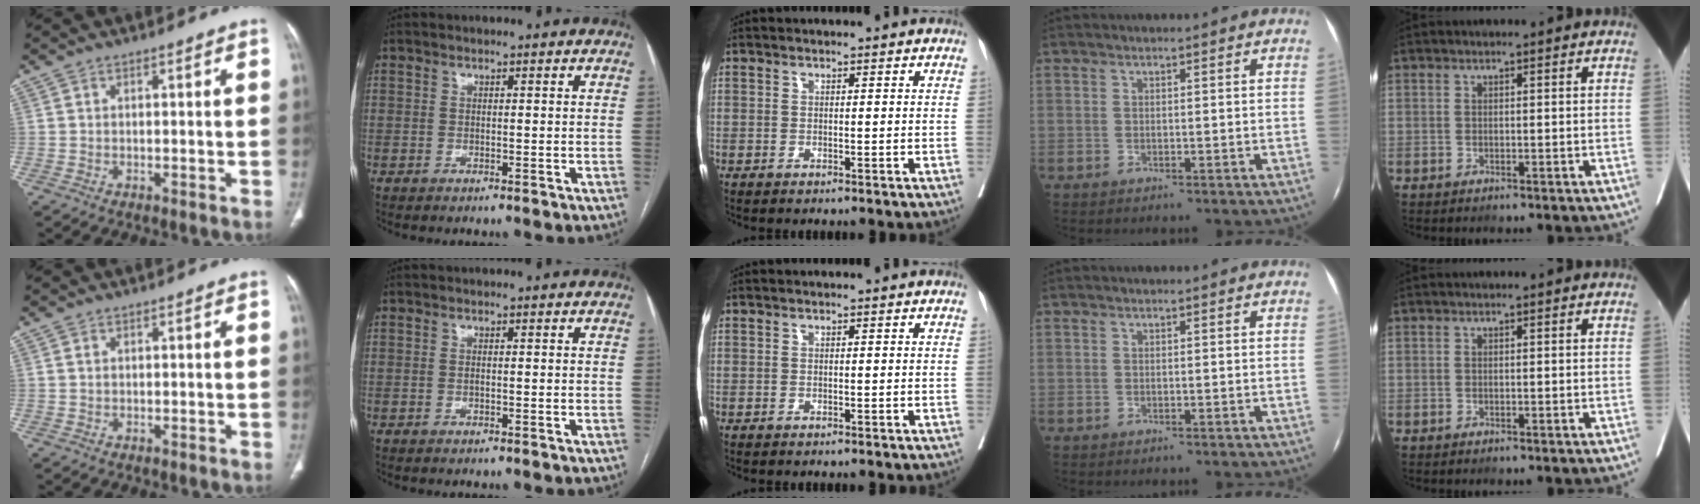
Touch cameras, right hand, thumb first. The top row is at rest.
{"thumb": {"total": 0.6, "force": [0.2, 0.4, 0.4], "torque": [-0.008, 0.002, 0.004]}, "index": {"total": 0.8, "force": [-0.1, 0.2, 0.8], "torque": [-0.016, -0.001, 0.001]}}